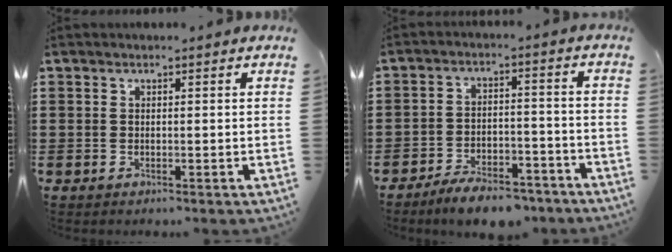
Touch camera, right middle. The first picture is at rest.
{"total": 6.2, "force": [-5.8, 1.2, 2.0], "torque": [-0.033, 0.008, -0.110]}